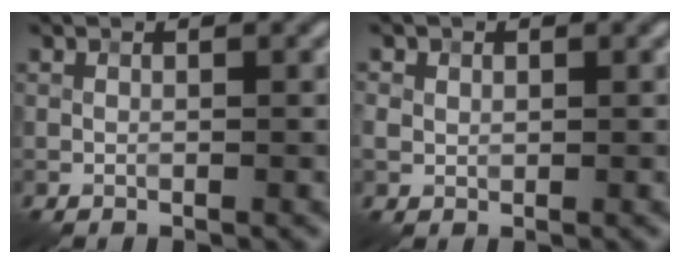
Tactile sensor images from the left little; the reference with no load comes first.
{"total": 1.4, "force": [0.4, 1.3, 0.5], "torque": [-0.006, -0.001, 0.006]}